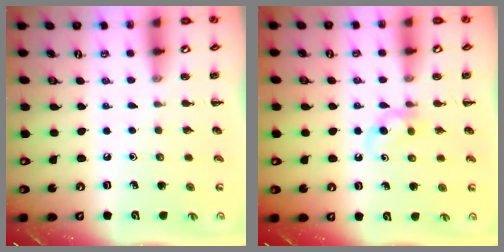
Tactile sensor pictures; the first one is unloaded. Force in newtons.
{"total": 3.7, "press": 3.4, "slide": 1.5}